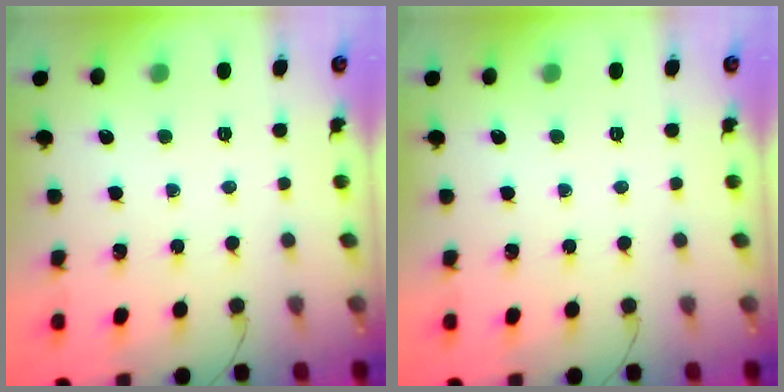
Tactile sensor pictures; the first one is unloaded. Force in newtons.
{"total": 0.0}